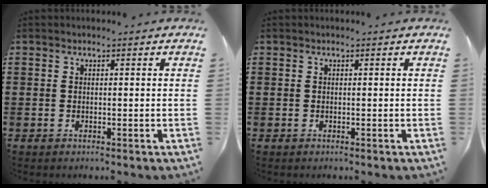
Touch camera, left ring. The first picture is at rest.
{"total": 0.0}